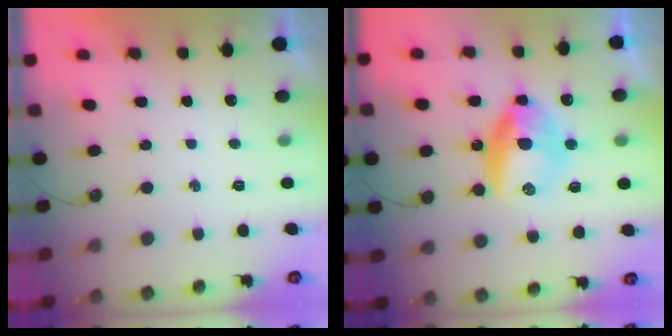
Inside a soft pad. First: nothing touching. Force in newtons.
{"total": 10.1, "press": 10.0, "slide": 0.8}